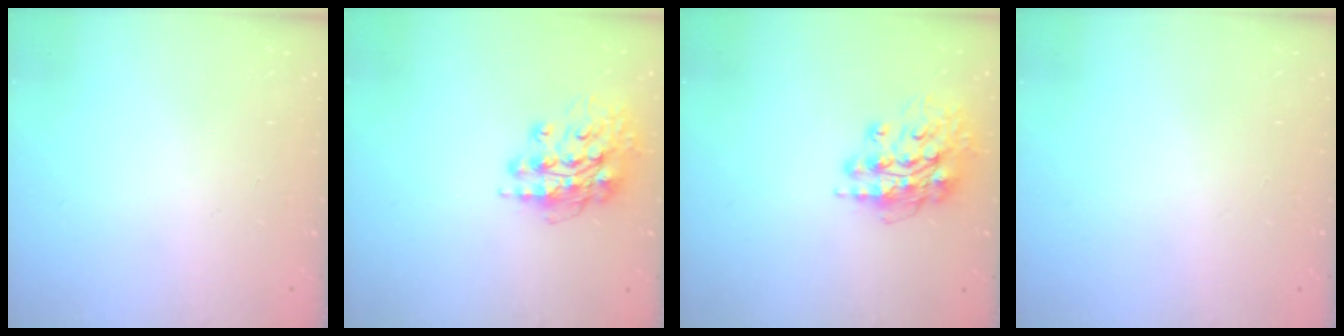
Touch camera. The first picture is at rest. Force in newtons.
{"total": 15.0, "press": 14.9, "slide": 1.6}
{"total": 15.0, "press": 14.9, "slide": 1.6}
{"total": 0.0}